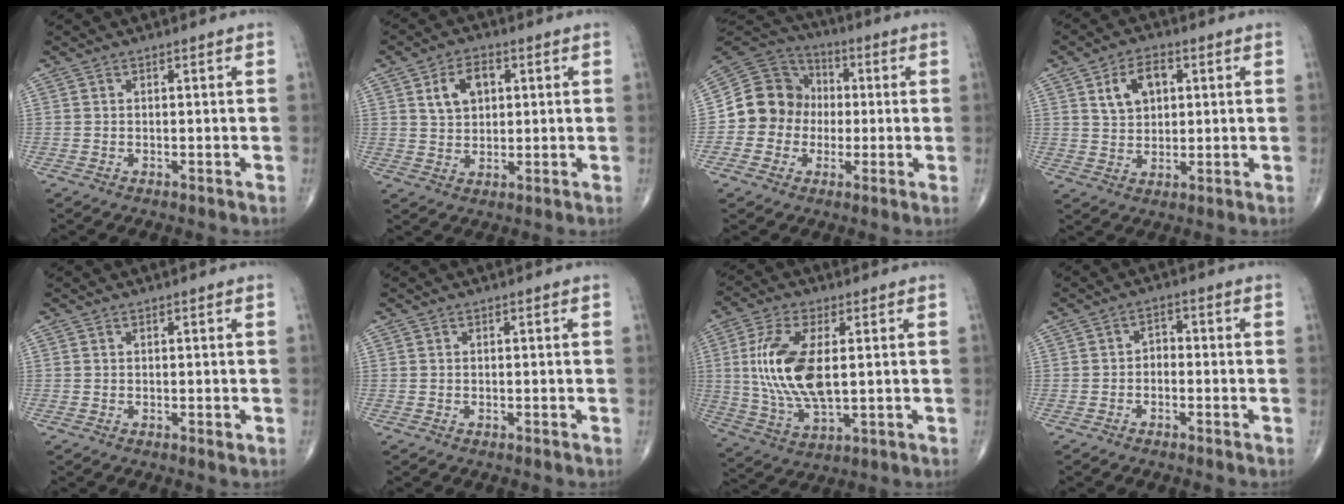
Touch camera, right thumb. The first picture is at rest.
{"total": 6.8, "force": [2.2, 4.6, 4.6], "torque": [-0.061, -0.001, 0.039]}
{"total": 12.5, "force": [-0.9, 11.8, 4.2], "torque": [-0.043, 0.035, -0.023]}
{"total": 7.3, "force": [2.5, 4.8, 4.9], "torque": [-0.066, -0.001, 0.044]}
{"total": 0.6, "force": [0.1, 0.3, 0.6], "torque": [-0.009, -0.003, 0.002]}
{"total": 0.0}
{"total": 14.8, "force": [1.7, 6.7, 13.1], "torque": [-0.272, -0.012, 0.038]}
{"total": 2.2, "force": [-0.8, 1.6, 1.3], "torque": [-0.008, 0.018, -0.024]}